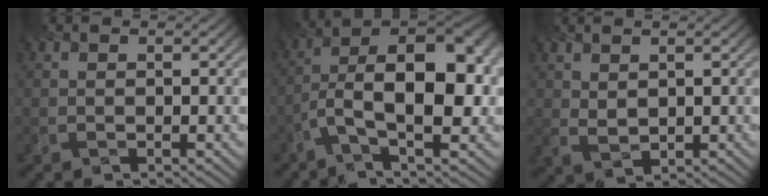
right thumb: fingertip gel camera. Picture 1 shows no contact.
{"total": 11.5, "force": [-4.0, 4.7, 9.7], "torque": [-0.158, 0.002, -0.076]}
{"total": 2.0, "force": [1.1, 1.1, 1.2], "torque": [-0.030, -0.004, 0.027]}